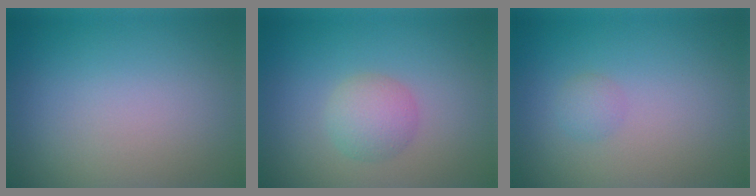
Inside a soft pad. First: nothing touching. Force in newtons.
{"total": 2.7, "press": 2.7, "slide": 0.1}
{"total": 1.0, "press": 1.0, "slide": 0.1}